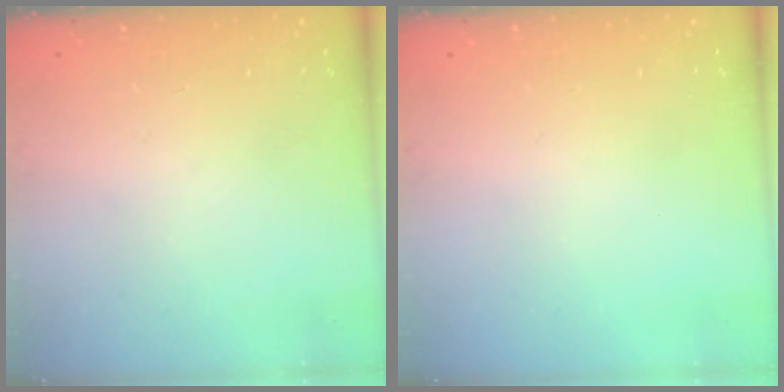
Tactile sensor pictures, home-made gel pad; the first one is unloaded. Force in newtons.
{"total": 0.0}